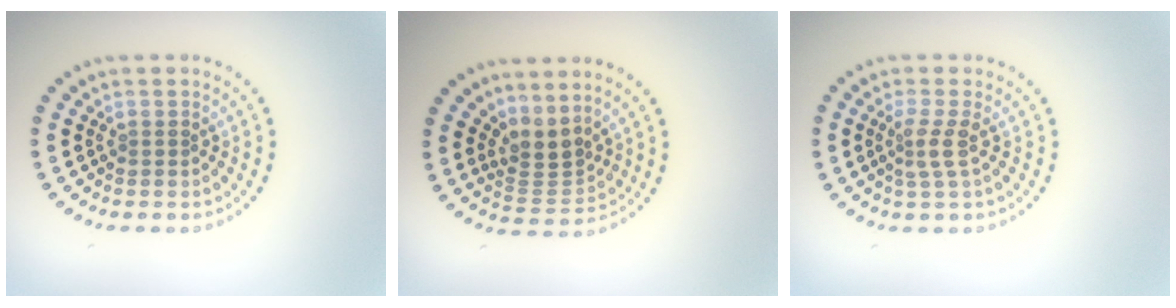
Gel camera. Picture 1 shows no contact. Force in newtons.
{"total": 2.8, "press": 1.9, "slide": 2.1}
{"total": 1.9, "press": 1.4, "slide": 1.3}